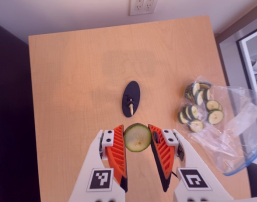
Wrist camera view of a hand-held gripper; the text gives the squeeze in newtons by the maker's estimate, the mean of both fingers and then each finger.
{"total": 9.5, "left": 9.6, "right": 9.4}